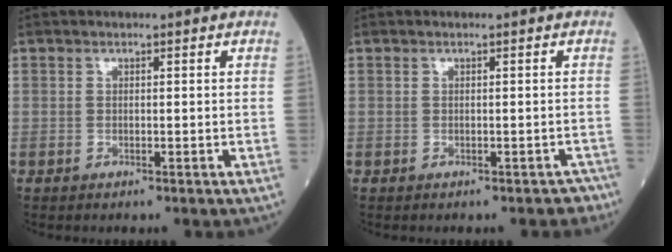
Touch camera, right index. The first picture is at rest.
{"total": 2.6, "force": [-2.1, 1.3, 0.9], "torque": [0.003, 0.003, -0.021]}